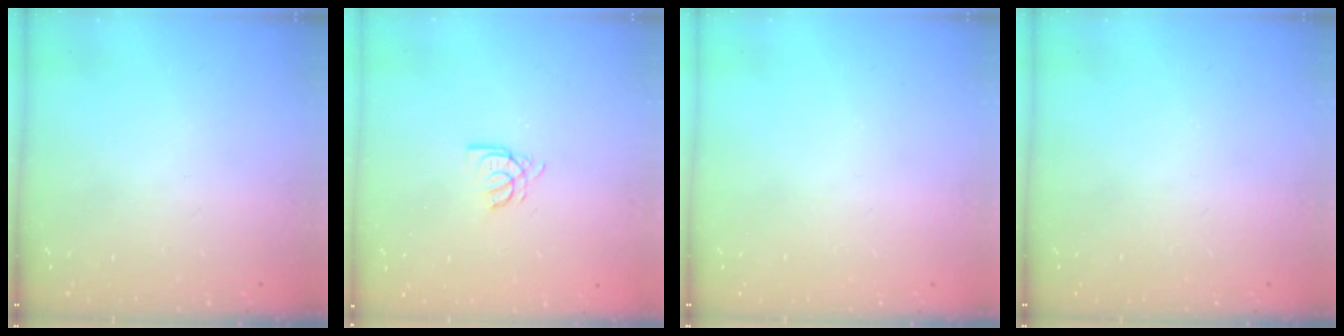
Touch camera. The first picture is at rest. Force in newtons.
{"total": 5.0, "press": 5.0, "slide": 0.4}
{"total": 0.0}
{"total": 0.0}